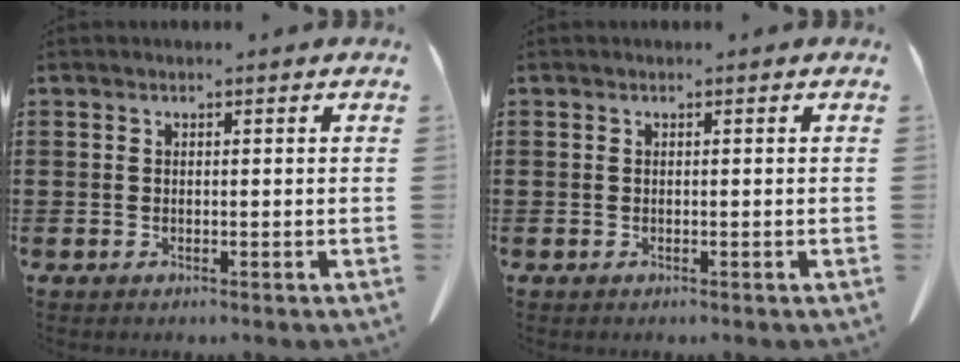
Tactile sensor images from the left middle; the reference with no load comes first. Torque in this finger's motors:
{"motor_torque": [-0.05, 0.15, -0.05, -0.01]}